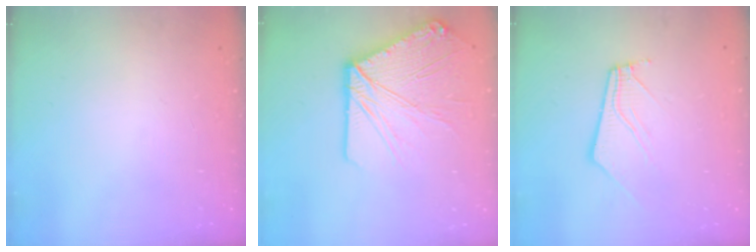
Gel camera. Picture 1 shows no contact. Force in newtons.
{"total": 19.3, "press": 19.2, "slide": 2.3}
{"total": 8.2, "press": 8.1, "slide": 1.1}